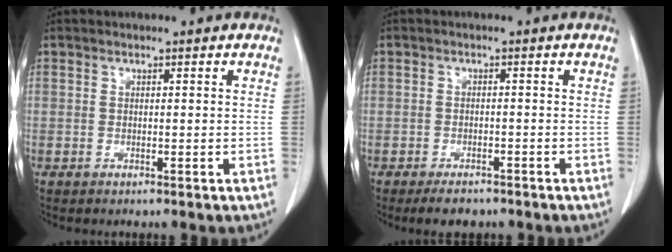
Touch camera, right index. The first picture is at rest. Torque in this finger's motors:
{"motor_torque": [-1.18, 0.17, -0.84, -0.18]}